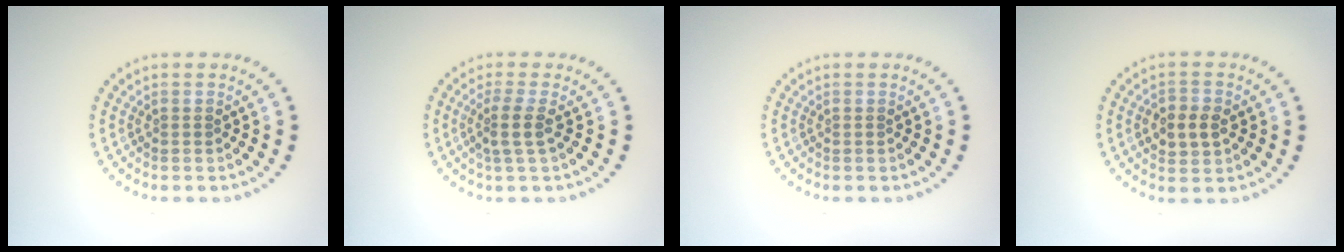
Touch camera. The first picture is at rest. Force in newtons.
{"total": 2.1, "press": 1.6, "slide": 1.4}
{"total": 0.0}
{"total": 2.6, "press": 2.6, "slide": 0.3}